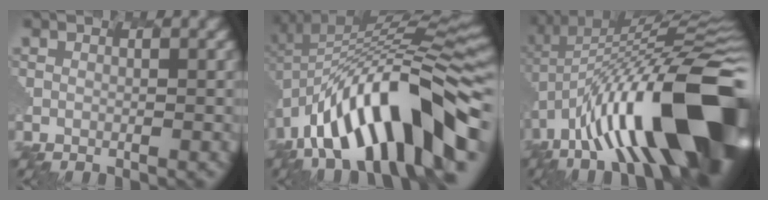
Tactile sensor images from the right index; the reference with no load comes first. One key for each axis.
{"total": 13.9, "fx": -4.9, "fy": 5.5, "fz": 11.8, "tx": -0.179, "ty": 0.029, "tz": -0.079}
{"total": 18.0, "fx": -3.8, "fy": 6.8, "fz": 16.2, "tx": -0.242, "ty": 0.030, "tz": -0.066}